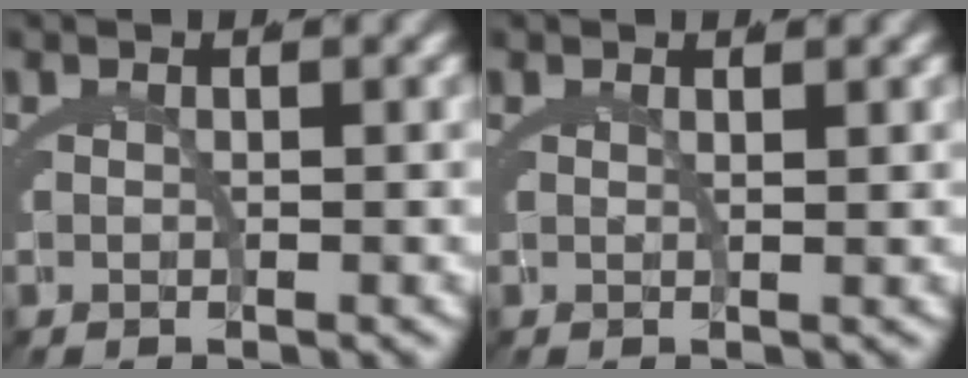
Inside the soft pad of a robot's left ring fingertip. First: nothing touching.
{"total": 0.9, "force": [0.7, -0.4, 0.5], "torque": [-0.006, -0.001, 0.014]}